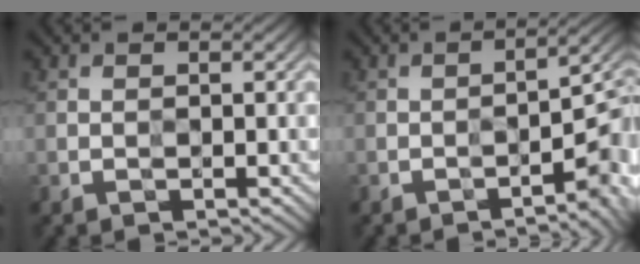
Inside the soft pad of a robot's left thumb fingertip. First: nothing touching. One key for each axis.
{"total": 5.2, "fx": -2.1, "fy": 1.2, "fz": 4.6, "tx": -0.064, "ty": 0.007, "tz": -0.028}